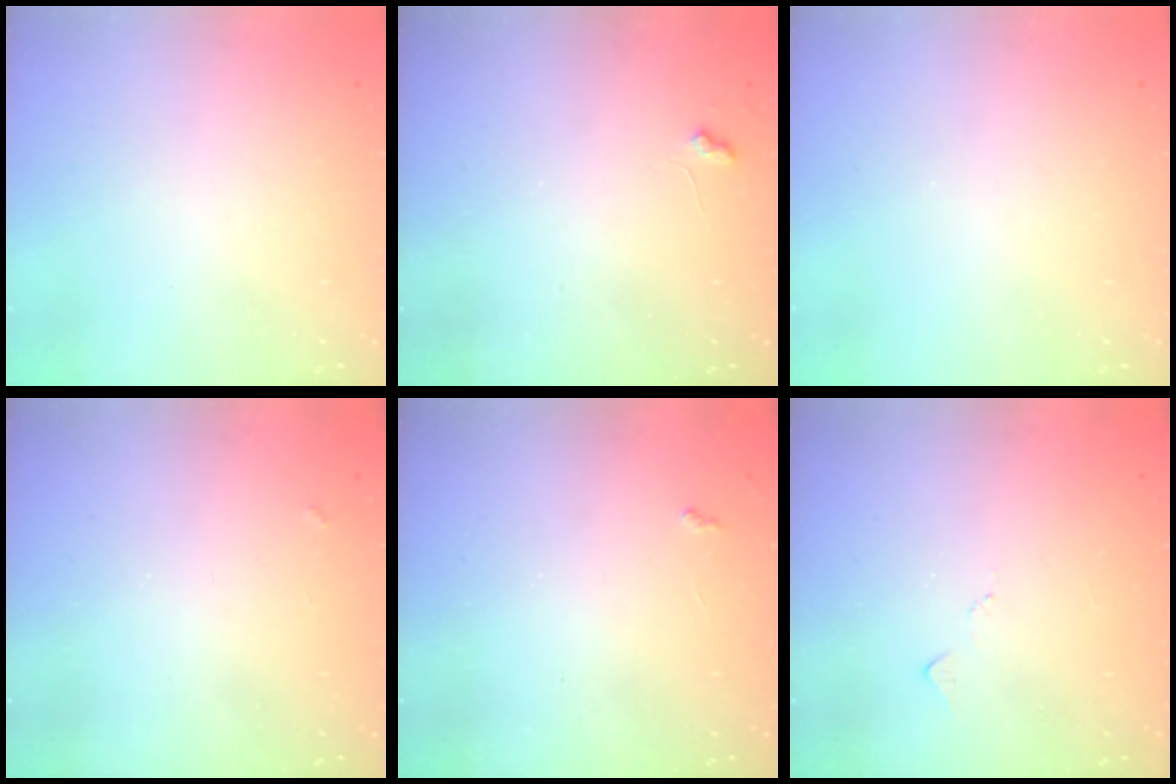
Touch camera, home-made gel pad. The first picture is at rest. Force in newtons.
{"total": 4.5, "press": 4.5, "slide": 0.6}
{"total": 0.0}
{"total": 1.3, "press": 1.3, "slide": 0.4}
{"total": 2.9, "press": 2.8, "slide": 0.5}
{"total": 4.8, "press": 4.8, "slide": 0.7}